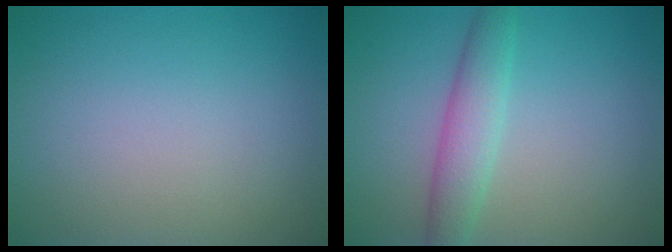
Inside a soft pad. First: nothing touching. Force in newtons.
{"total": 3.4, "press": 3.4, "slide": 0.0}